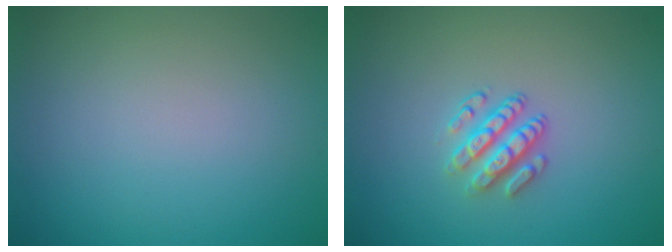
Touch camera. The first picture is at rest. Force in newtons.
{"total": 2.9, "press": 2.4, "slide": 1.6}